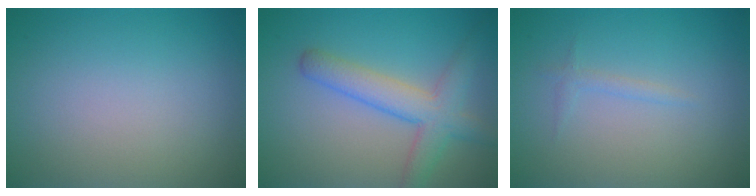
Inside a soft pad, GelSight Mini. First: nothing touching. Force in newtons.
{"total": 4.6, "press": 4.6, "slide": 0.3}
{"total": 0.8, "press": 0.8, "slide": 0.1}